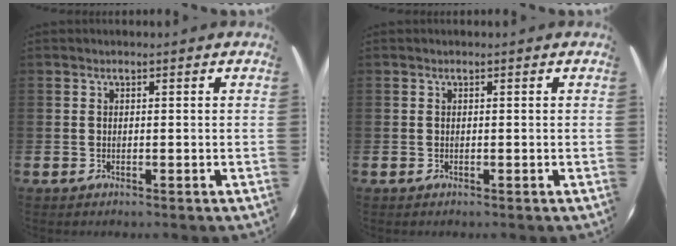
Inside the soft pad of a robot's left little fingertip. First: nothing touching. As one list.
[{"total": 0.0}]